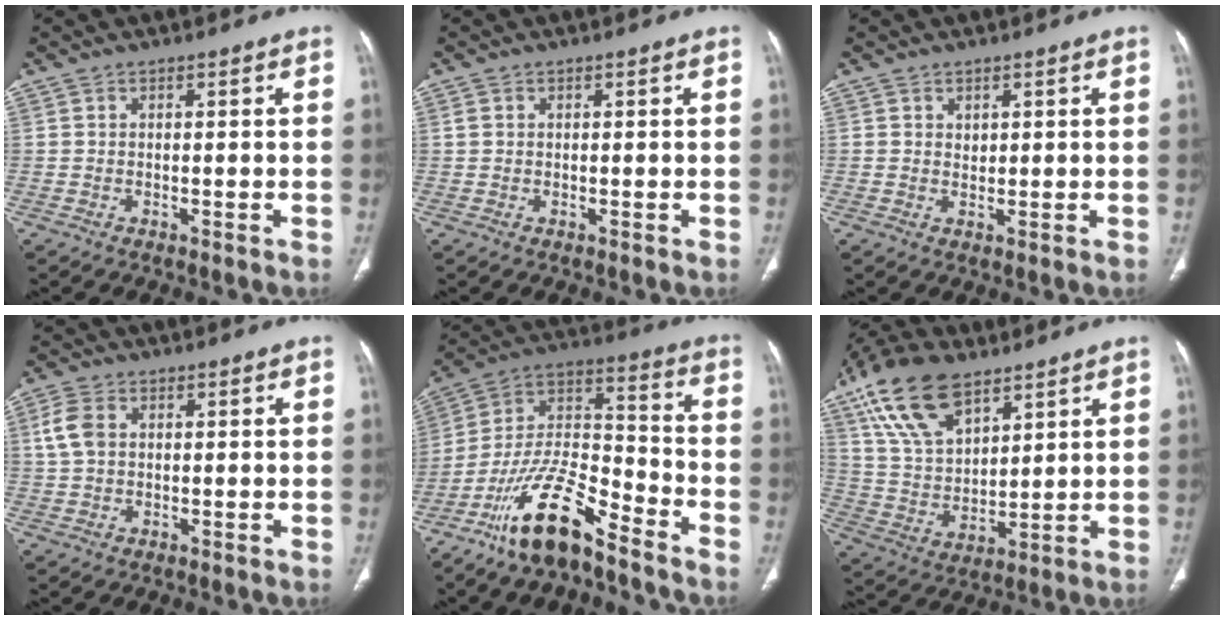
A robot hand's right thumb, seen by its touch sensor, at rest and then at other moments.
{"total": 0.7, "force": [0.1, 0.6, 0.3], "torque": [-0.004, 0.005, 0.003]}
{"total": 1.3, "force": [0.7, 1.0, 0.3], "torque": [0.011, -0.003, 0.010]}
{"total": 4.9, "force": [0.9, 3.4, 3.4], "torque": [-0.079, 0.008, 0.018]}
{"total": 16.5, "force": [-11.7, 5.0, 10.5], "torque": [-0.182, 0.079, -0.218]}
{"total": 17.3, "force": [10.4, 8.8, 10.6], "torque": [-0.181, -0.026, 0.203]}